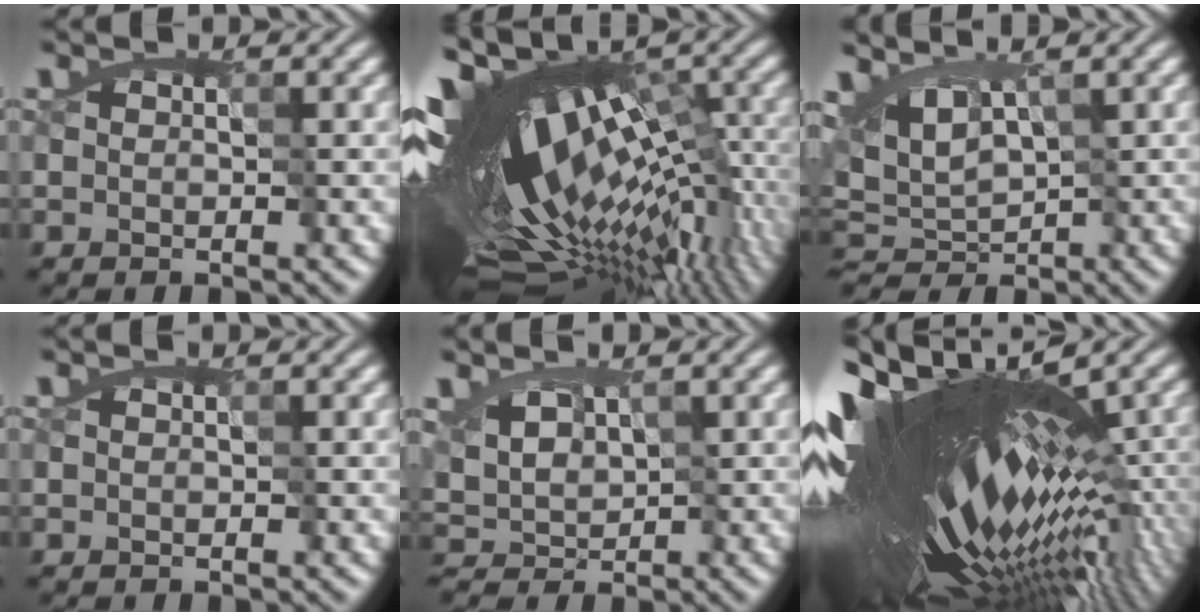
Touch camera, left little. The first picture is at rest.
{"total": 17.2, "force": [-1.5, 6.3, 16.0], "torque": [-0.242, -0.011, 0.006]}
{"total": 1.9, "force": [0.2, 1.5, 1.1], "torque": [-0.021, -0.009, 0.014]}
{"total": 0.0}
{"total": 1.7, "force": [0.6, 1.5, 0.6], "torque": [-0.032, -0.005, 0.036]}
{"total": 17.9, "force": [-0.6, 5.4, 17.1], "torque": [-0.294, -0.006, 0.014]}